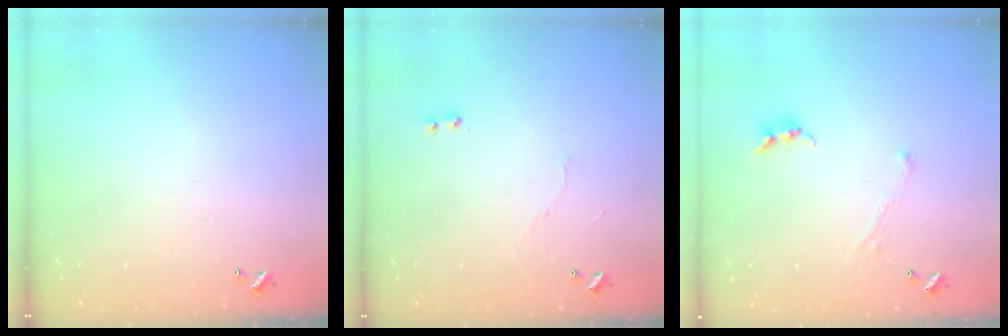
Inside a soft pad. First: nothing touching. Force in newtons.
{"total": 4.6, "press": 4.6, "slide": 0.3}
{"total": 1.3, "press": 1.2, "slide": 0.5}